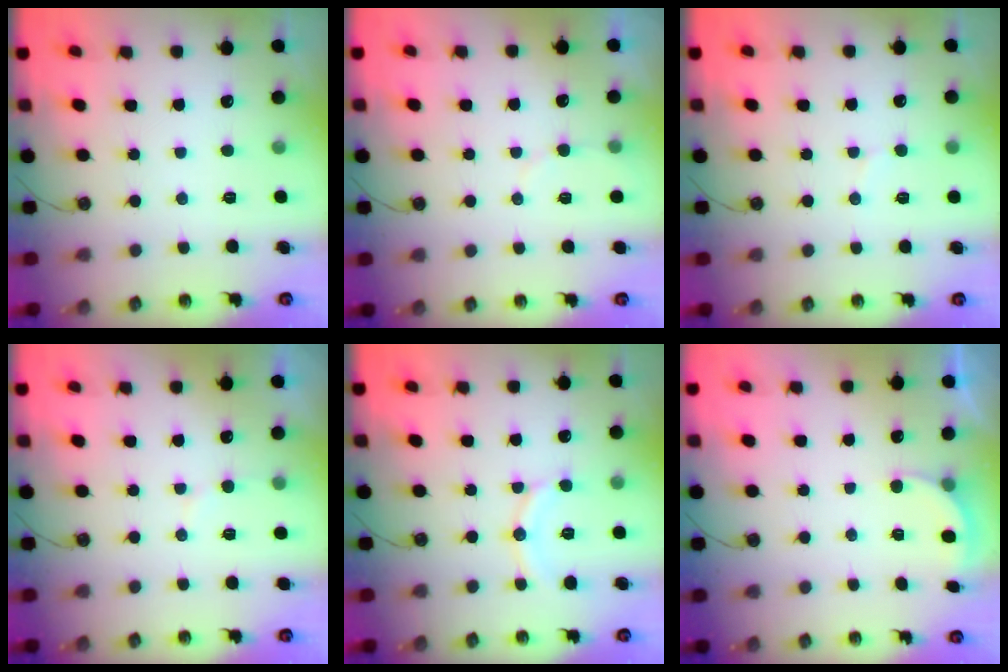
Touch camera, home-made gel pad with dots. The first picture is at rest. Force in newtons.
{"total": 3.0, "press": 3.0, "slide": 0.2}
{"total": 6.5, "press": 6.5, "slide": 0.5}
{"total": 5.0, "press": 4.9, "slide": 0.5}
{"total": 9.6, "press": 9.5, "slide": 0.9}
{"total": 2.8, "press": 2.6, "slide": 1.0}